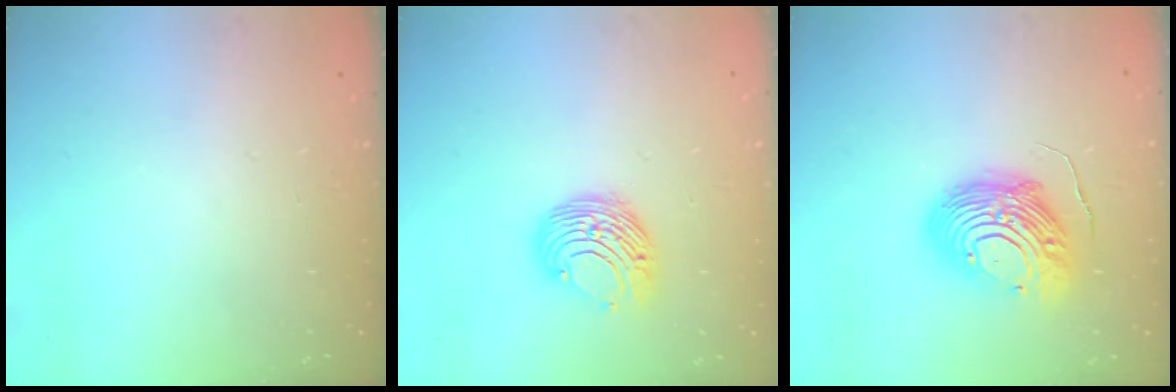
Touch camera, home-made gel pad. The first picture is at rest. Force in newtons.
{"total": 10.7, "press": 10.7, "slide": 0.5}
{"total": 14.9, "press": 14.9, "slide": 1.5}